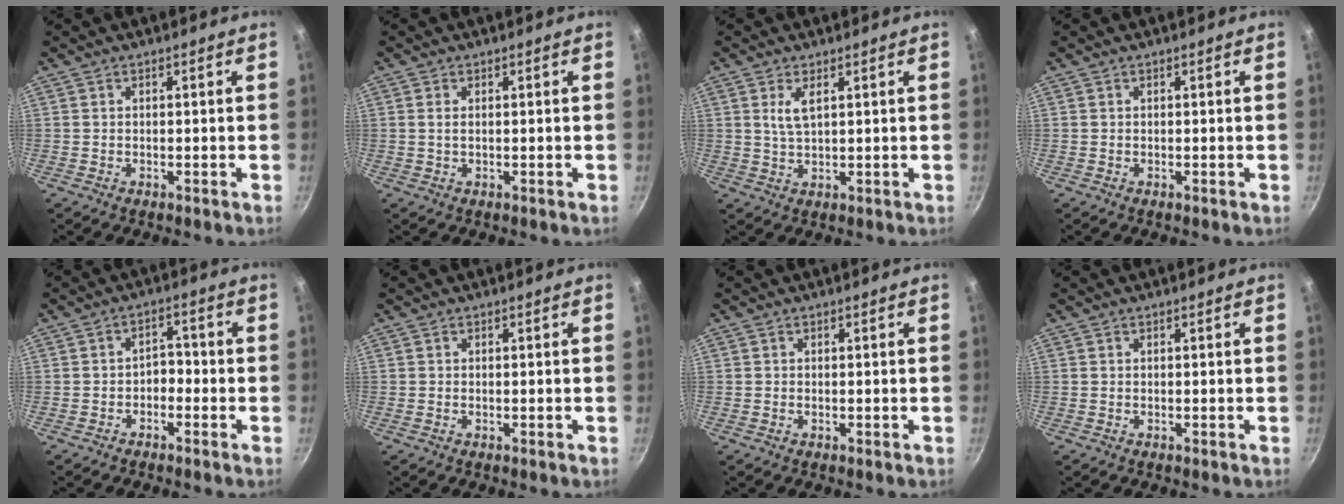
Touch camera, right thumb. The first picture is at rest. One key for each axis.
{"total": 1.2, "fx": 0.2, "fy": 0.7, "fz": 1.0, "tx": -0.020, "ty": 0.001, "tz": 0.003}
{"total": 3.7, "fx": 1.4, "fy": 1.4, "fz": 3.1, "tx": -0.061, "ty": -0.008, "tz": 0.030}
{"total": 0.0}
{"total": 3.3, "fx": -1.4, "fy": 2.2, "fz": 1.9, "tx": -0.006, "ty": 0.021, "tz": -0.028}
{"total": 0.0}
{"total": 0.0}
{"total": 0.0}